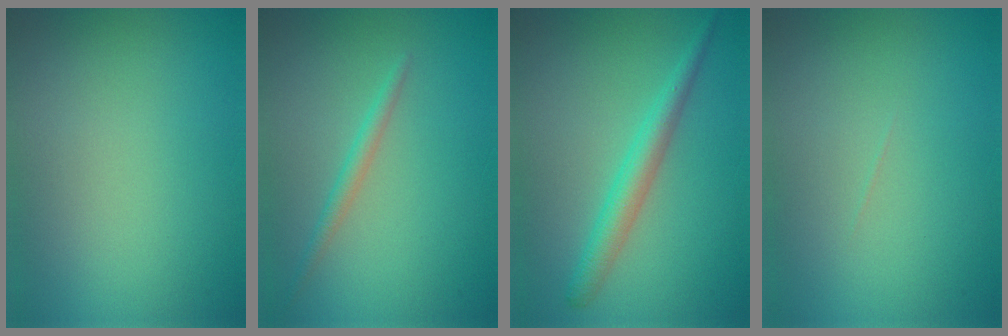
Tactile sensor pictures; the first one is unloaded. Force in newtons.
{"total": 1.4, "press": 1.4, "slide": 0.1}
{"total": 2.9, "press": 2.9, "slide": 0.0}
{"total": 0.0}